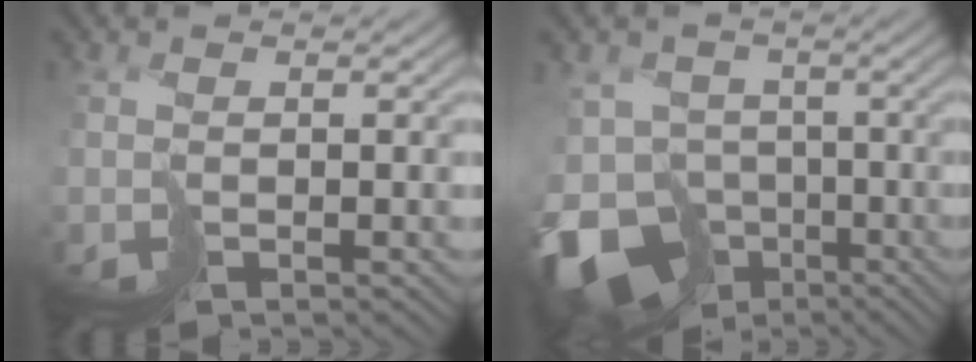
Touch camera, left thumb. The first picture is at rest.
{"total": 13.7, "force": [-7.6, 9.4, 6.5], "torque": [-0.159, -0.028, -0.118]}